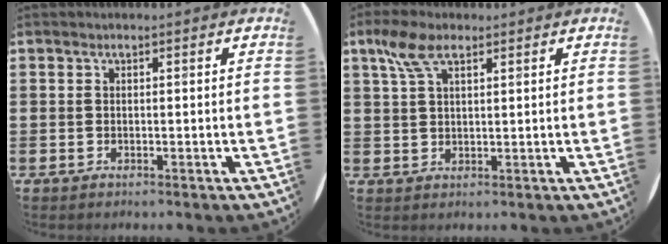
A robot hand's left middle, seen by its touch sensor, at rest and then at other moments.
{"total": 5.3, "force": [2.9, 2.3, 3.9], "torque": [-0.085, 0.008, 0.053]}